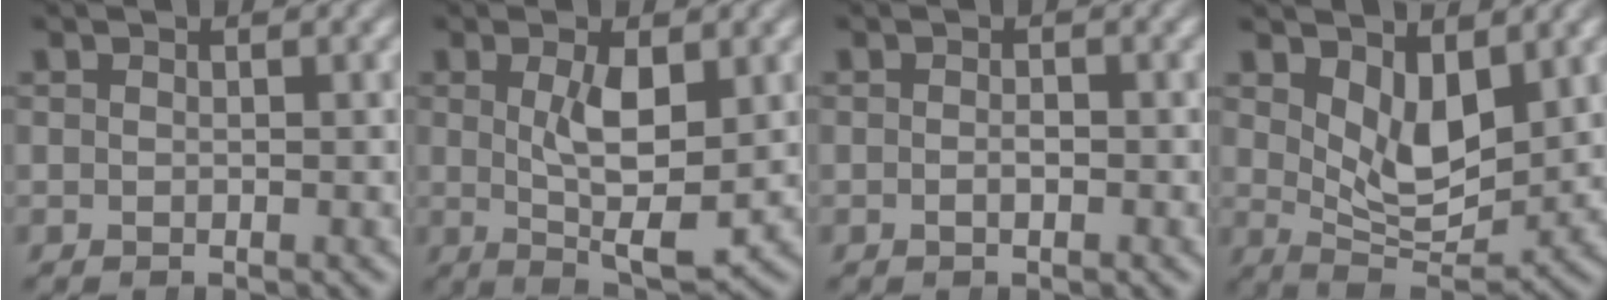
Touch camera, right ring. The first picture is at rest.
{"total": 5.4, "force": [0.1, 1.5, 5.2], "torque": [-0.086, -0.018, 0.012]}
{"total": 1.0, "force": [-0.5, 0.5, 0.7], "torque": [-0.015, 0.000, -0.012]}
{"total": 5.8, "force": [1.8, 3.0, 4.7], "torque": [-0.067, -0.018, 0.032]}